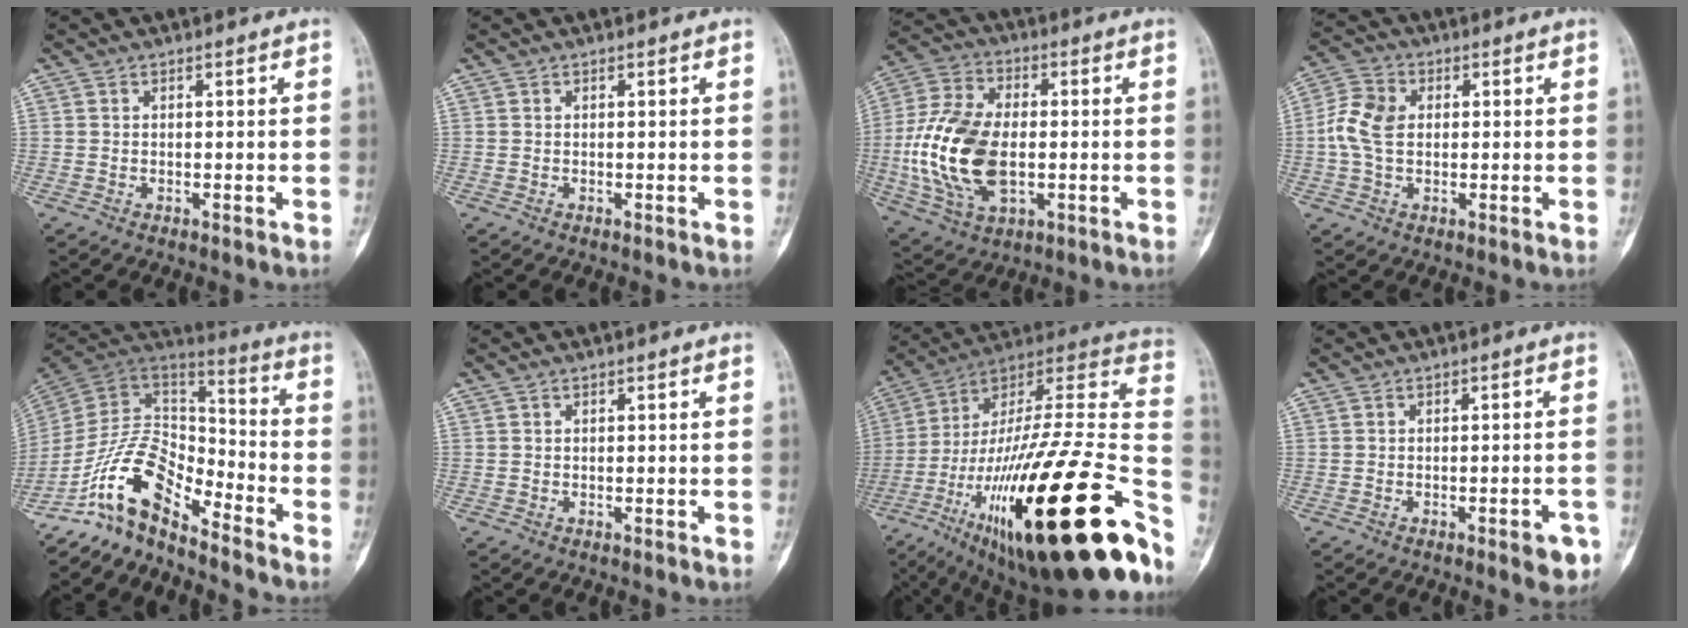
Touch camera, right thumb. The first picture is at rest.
{"total": 0.0}
{"total": 19.1, "force": [-1.8, 11.2, 15.3], "torque": [-0.313, 0.004, -0.027]}
{"total": 7.6, "force": [0.3, 5.3, 5.5], "torque": [-0.117, 0.017, 0.001]}
{"total": 14.4, "force": [-10.9, 5.4, 7.7], "torque": [-0.130, 0.101, -0.212]}
{"total": 0.0}
{"total": 44.0, "force": [-17.2, 11.1, 38.9], "torque": [-0.560, 0.047, -0.283]}
{"total": 4.2, "force": [-2.2, 1.4, 3.4], "torque": [-0.027, 0.007, -0.023]}